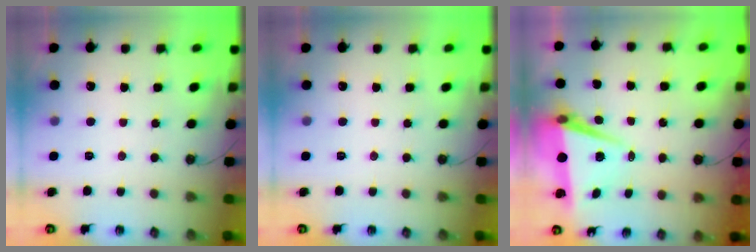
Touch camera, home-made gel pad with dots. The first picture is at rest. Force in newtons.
{"total": 0.0}
{"total": 7.1, "press": 6.2, "slide": 3.5}